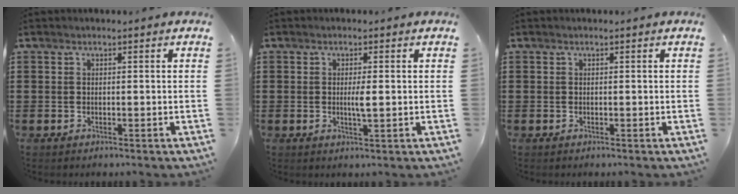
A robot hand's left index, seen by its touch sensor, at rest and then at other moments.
{"total": 2.3, "force": [-0.1, 0.2, 2.3], "torque": [-0.045, -0.004, -0.003]}
{"total": 0.0}